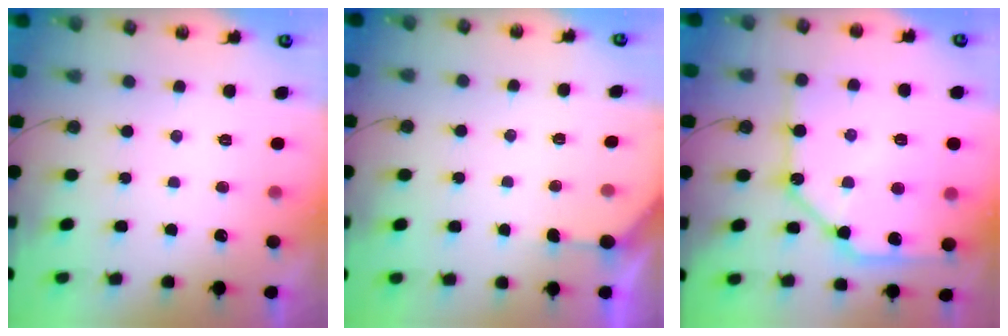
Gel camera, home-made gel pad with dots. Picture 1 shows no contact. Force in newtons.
{"total": 2.7, "press": 2.7, "slide": 0.3}
{"total": 18.0, "press": 17.9, "slide": 1.5}